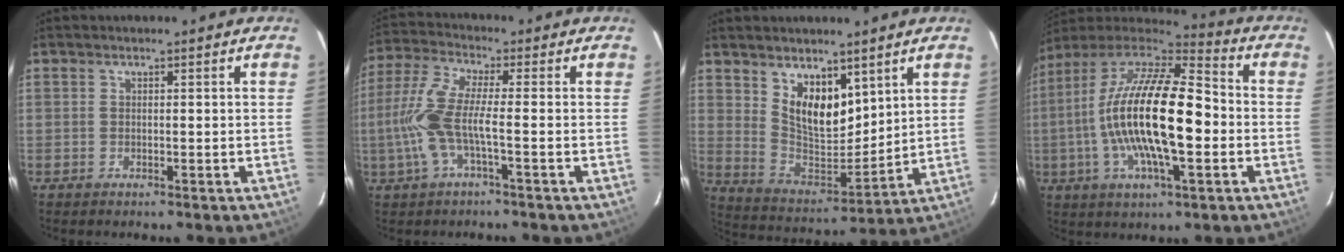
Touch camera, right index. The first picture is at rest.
{"total": 9.6, "force": [-2.4, 1.4, 9.2], "torque": [-0.211, 0.000, -0.046]}
{"total": 11.5, "force": [6.4, 6.2, 7.4], "torque": [-0.126, -0.007, 0.132]}
{"total": 22.4, "force": [-2.1, 6.7, 21.3], "torque": [-0.390, -0.005, -0.053]}